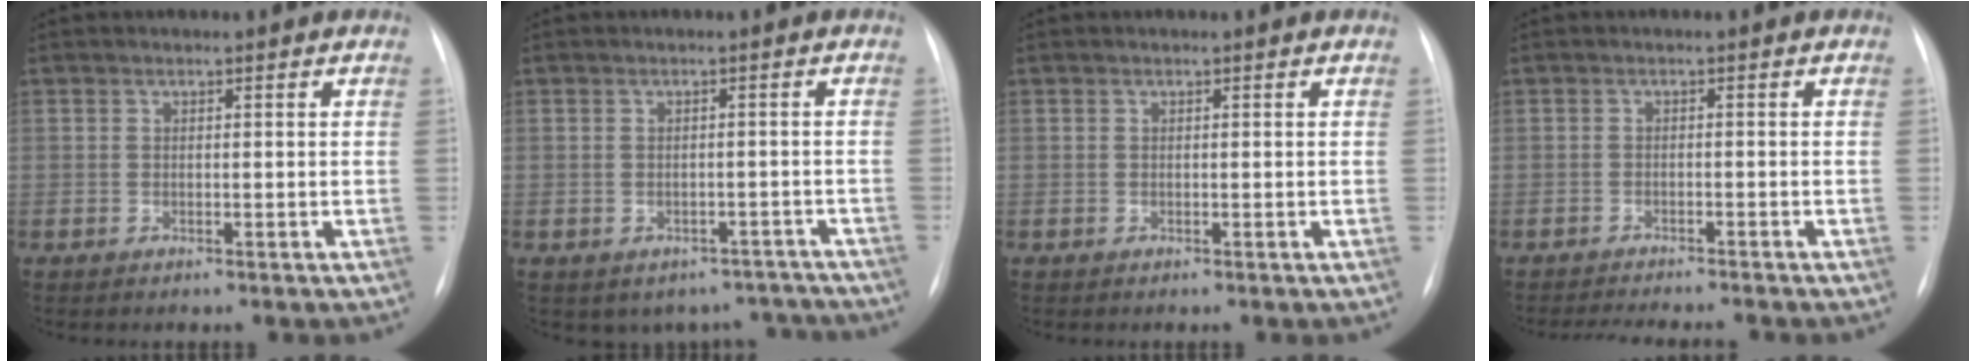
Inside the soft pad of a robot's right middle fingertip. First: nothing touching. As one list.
[{"total": 7.8, "force": [-6.4, 4.4, 0.6], "torque": [0.012, 0.029, -0.068]}, {"total": 0.0}, {"total": 7.2, "force": [-6.7, 0.2, 2.6], "torque": [-0.032, -0.009, -0.097]}]